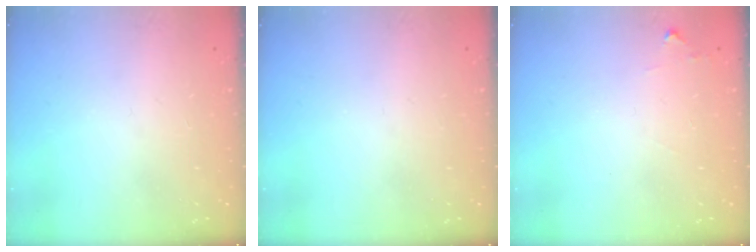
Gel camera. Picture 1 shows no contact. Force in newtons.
{"total": 0.0}
{"total": 4.4, "press": 4.4, "slide": 0.7}